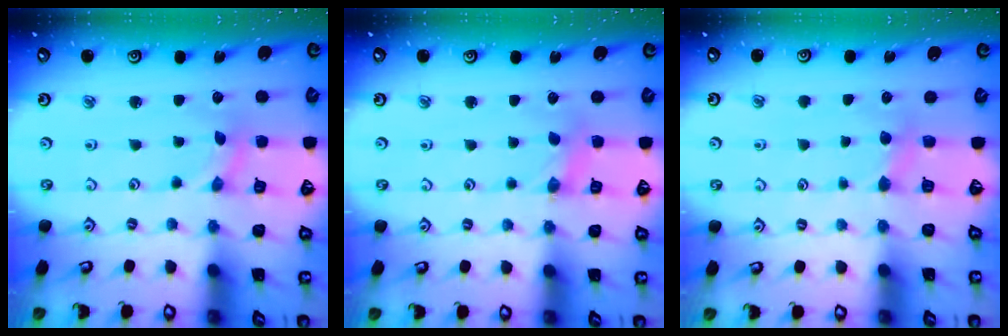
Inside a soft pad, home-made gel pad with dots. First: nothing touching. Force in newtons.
{"total": 1.9, "press": 1.8, "slide": 0.3}
{"total": 3.8, "press": 3.8, "slide": 0.5}